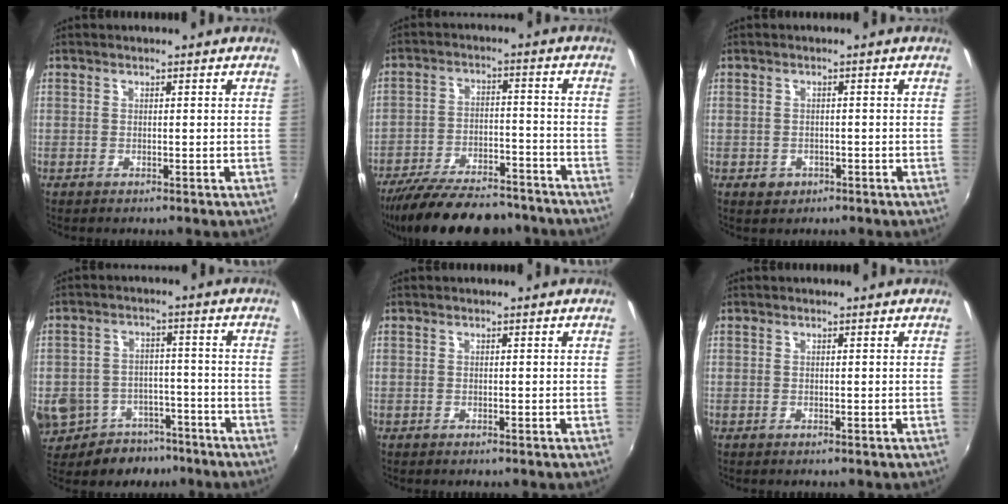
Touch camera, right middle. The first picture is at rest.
{"total": 20.6, "force": [-17.3, 6.6, 9.0], "torque": [-0.182, -0.014, -0.249]}
{"total": 2.1, "force": [-0.8, 1.8, 0.6], "torque": [-0.014, -0.003, -0.010]}
{"total": 17.7, "force": [-10.2, 12.1, 7.8], "torque": [-0.198, -0.004, -0.140]}
{"total": 0.0}
{"total": 0.0}